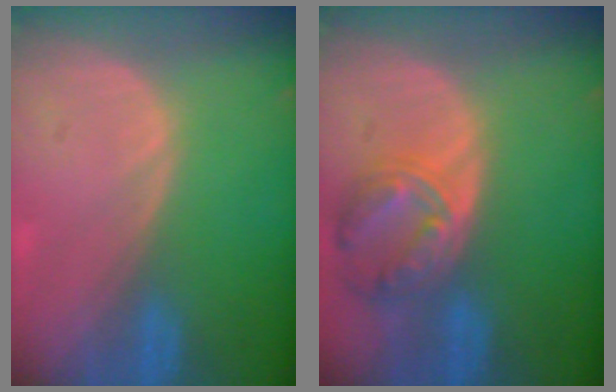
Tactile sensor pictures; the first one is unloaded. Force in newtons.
{"total": 8.2, "press": 7.2, "slide": 4.0}